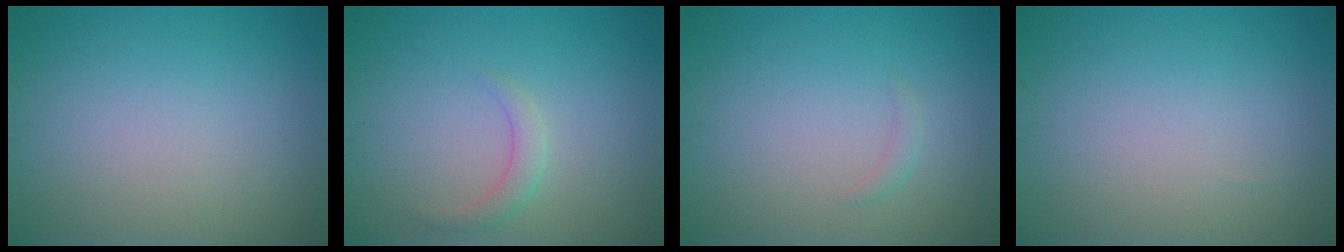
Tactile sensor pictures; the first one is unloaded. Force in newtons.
{"total": 1.6, "press": 1.6, "slide": 0.1}
{"total": 0.7, "press": 0.7, "slide": 0.0}
{"total": 0.0}